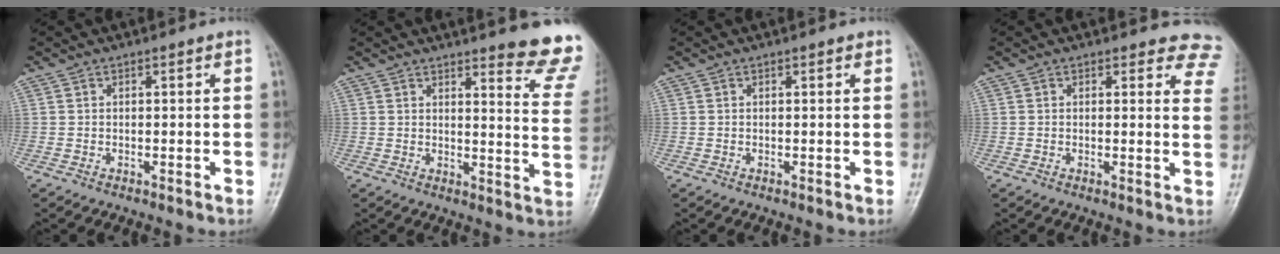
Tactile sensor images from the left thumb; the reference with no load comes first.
{"total": 13.7, "force": [11.3, 2.1, 7.6], "torque": [-0.061, -0.091, 0.119]}
{"total": 0.6, "force": [0.4, 0.2, 0.4], "torque": [-0.007, -0.001, 0.002]}
{"total": 7.9, "force": [7.3, 3.1, 0.8], "torque": [0.046, -0.036, 0.041]}